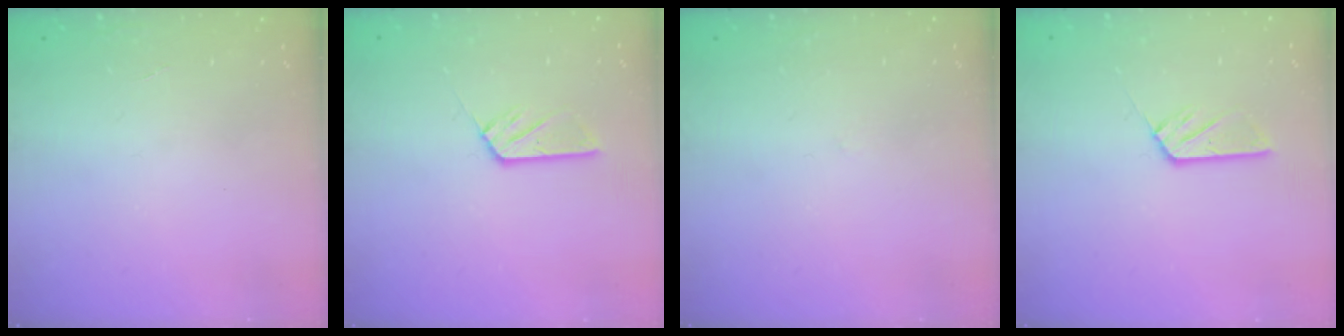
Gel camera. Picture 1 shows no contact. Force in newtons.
{"total": 5.8, "press": 5.8, "slide": 0.3}
{"total": 2.7, "press": 2.6, "slide": 0.3}
{"total": 5.8, "press": 5.8, "slide": 0.3}